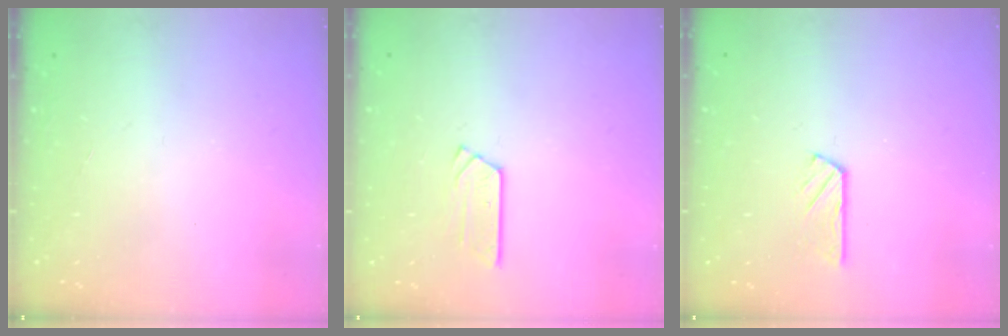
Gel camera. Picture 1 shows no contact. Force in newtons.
{"total": 4.9, "press": 4.9, "slide": 0.5}
{"total": 3.4, "press": 3.4, "slide": 0.4}